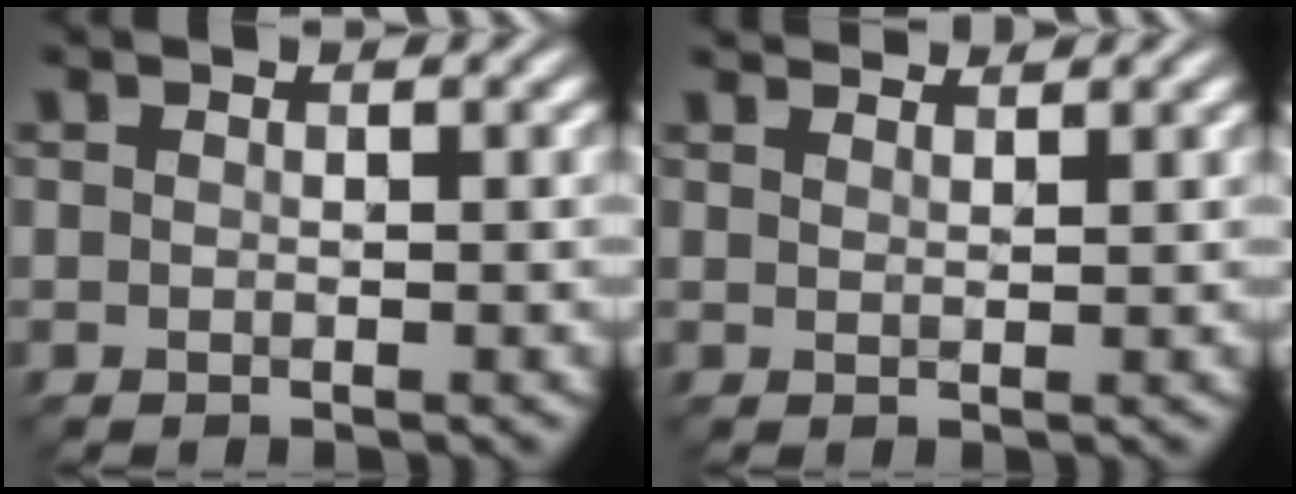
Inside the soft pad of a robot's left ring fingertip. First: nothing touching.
{"total": 3.3, "force": [3.0, 0.7, 1.1], "torque": [-0.009, 0.003, 0.031]}